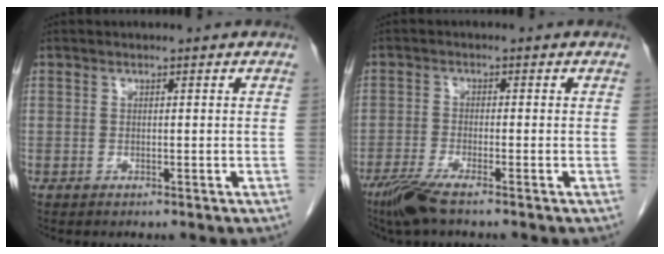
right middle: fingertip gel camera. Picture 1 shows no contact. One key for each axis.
{"total": 5.0, "fx": -3.7, "fy": 0.3, "fz": 3.4, "tx": -0.074, "ty": -0.015, "tz": -0.073}